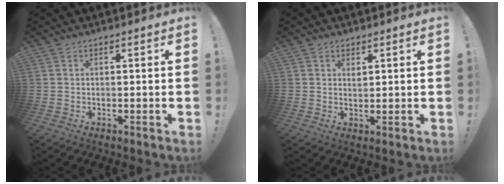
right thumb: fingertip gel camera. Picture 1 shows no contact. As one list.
[{"total": 1.8, "force": [1.2, 1.2, 0.6], "torque": [0.001, -0.007, 0.020]}]